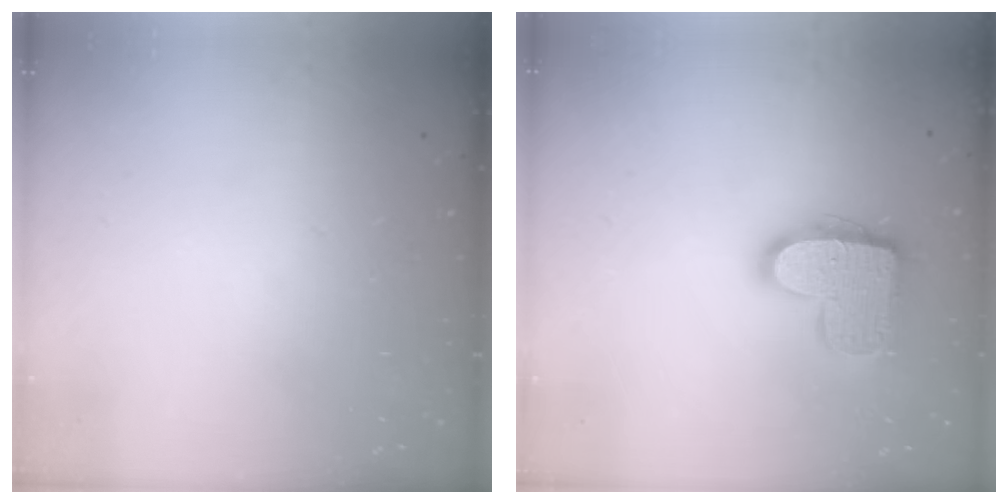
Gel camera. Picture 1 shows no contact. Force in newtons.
{"total": 15.3, "press": 15.3, "slide": 1.1}